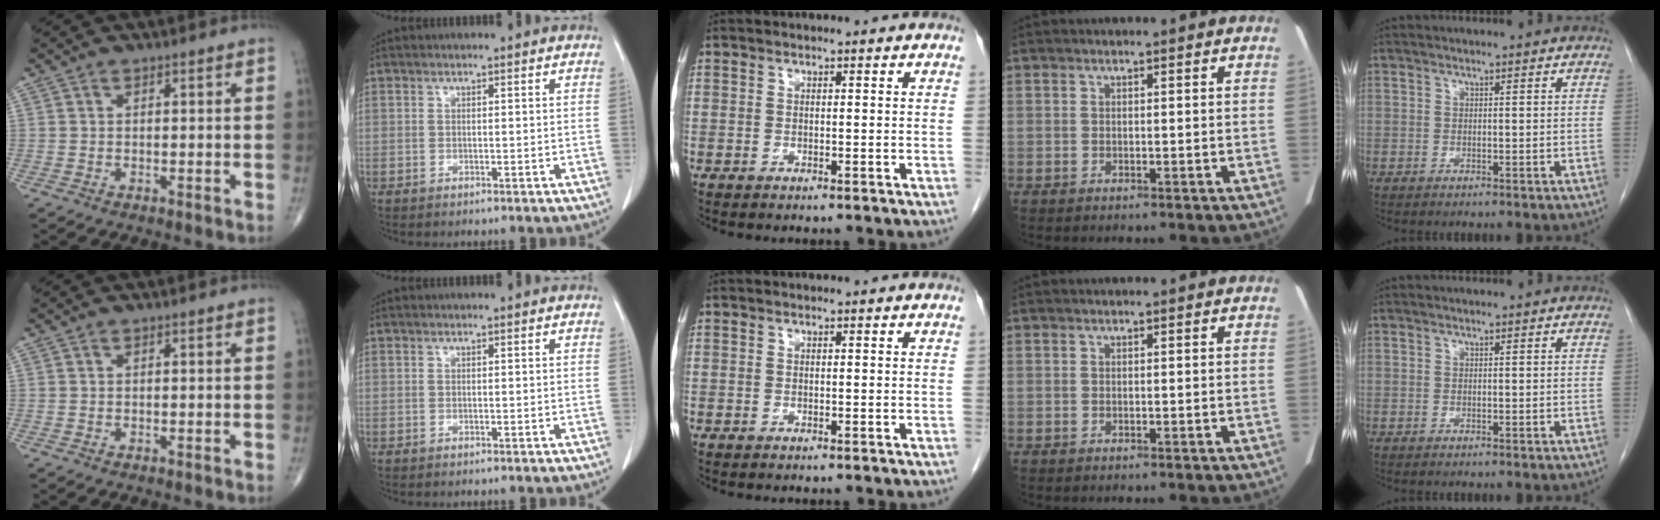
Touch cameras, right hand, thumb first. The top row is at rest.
{}